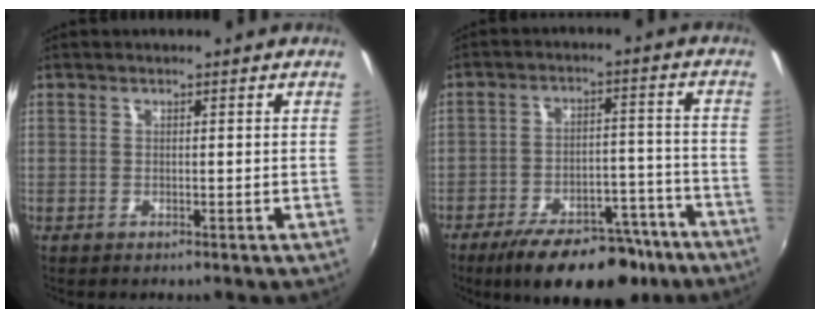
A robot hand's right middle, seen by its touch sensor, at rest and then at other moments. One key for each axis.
{"total": 17.0, "fx": -12.8, "fy": 6.6, "fz": 9.0, "tx": -0.154, "ty": -0.002, "tz": -0.179}